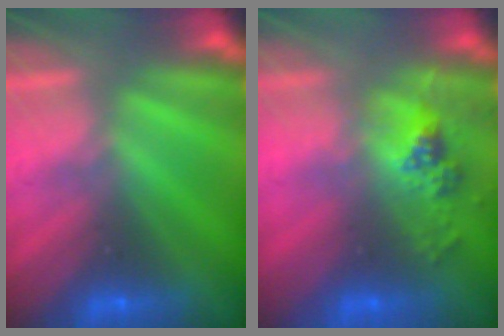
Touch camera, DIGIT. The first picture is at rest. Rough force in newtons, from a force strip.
{"total": 2.5}